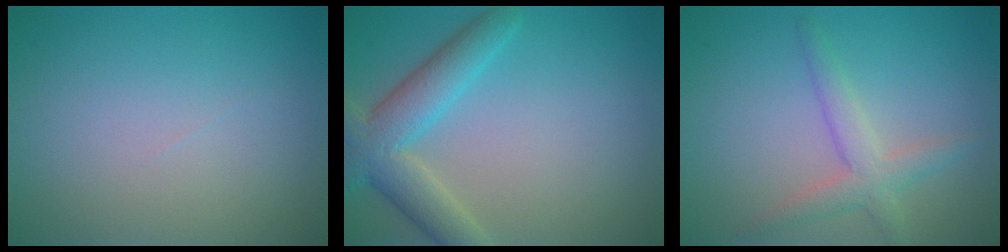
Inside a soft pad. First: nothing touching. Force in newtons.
{"total": 5.6, "press": 5.6, "slide": 0.3}
{"total": 2.8, "press": 2.7, "slide": 0.3}